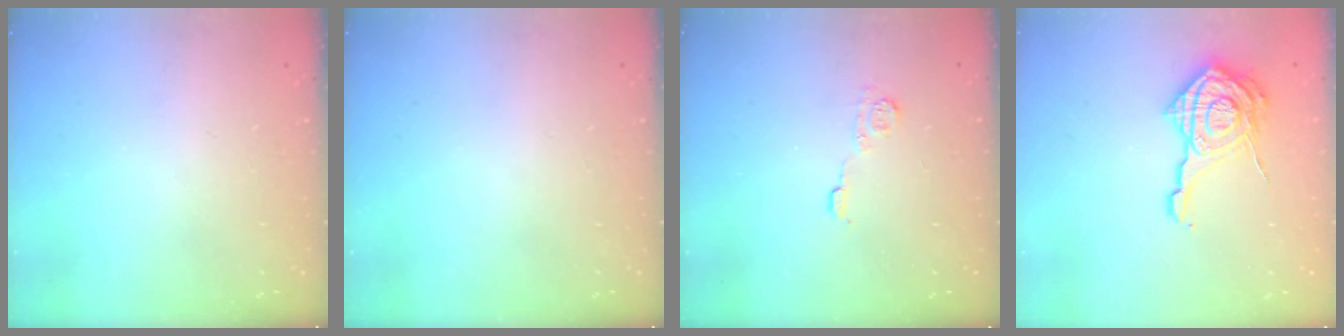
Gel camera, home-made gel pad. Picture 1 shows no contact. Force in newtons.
{"total": 0.0}
{"total": 6.0, "press": 6.0, "slide": 0.4}
{"total": 17.6, "press": 17.6, "slide": 1.2}